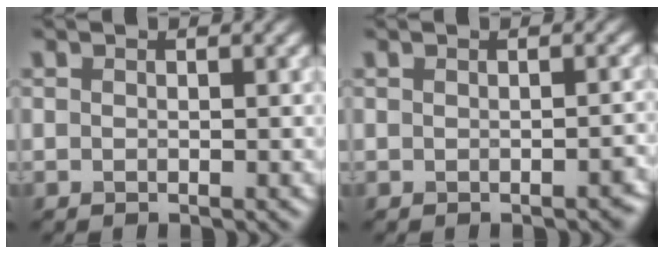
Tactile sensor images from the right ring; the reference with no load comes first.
{"total": 1.0, "force": [-0.7, 0.2, 0.6], "torque": [-0.004, 0.004, -0.007]}